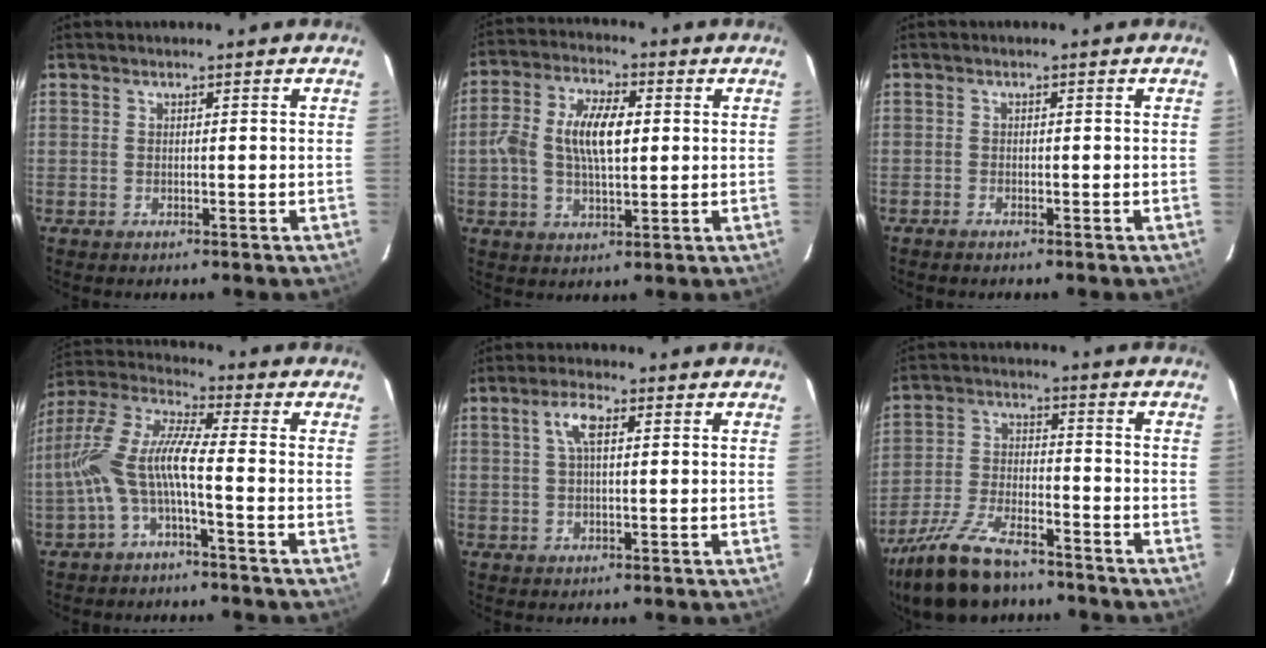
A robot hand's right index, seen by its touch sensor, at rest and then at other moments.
{"total": 10.1, "force": [0.8, 4.8, 8.9], "torque": [-0.175, 0.015, 0.012]}
{"total": 0.9, "force": [-0.9, 0.3, 0.2], "torque": [-0.011, 0.002, -0.018]}
{"total": 11.1, "force": [-3.0, 1.5, 10.6], "torque": [-0.228, 0.011, -0.062]}
{"total": 4.1, "force": [1.2, 1.4, 3.6], "torque": [-0.072, 0.011, 0.022]}
{"total": 16.6, "force": [-13.2, 5.7, 8.4], "torque": [-0.188, -0.026, -0.236]}